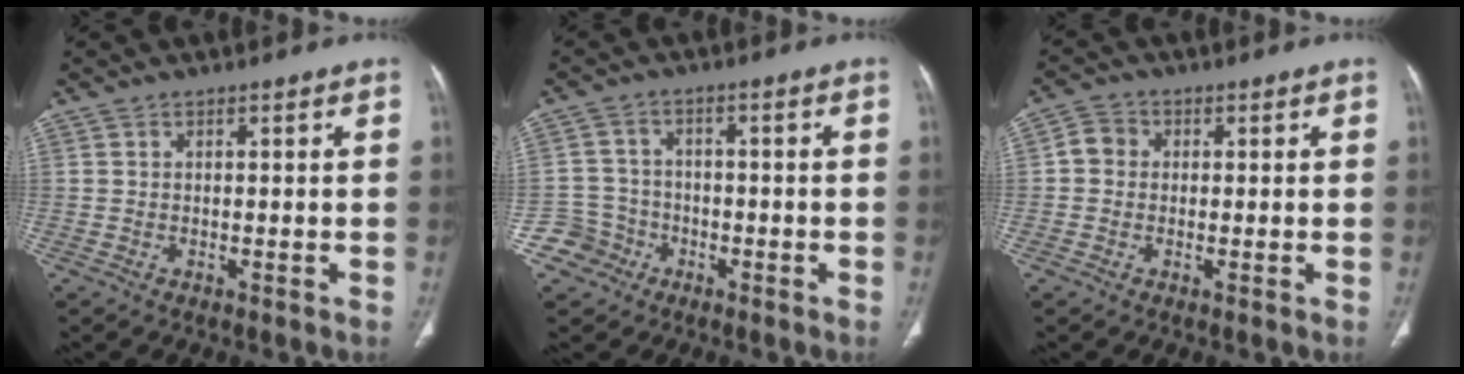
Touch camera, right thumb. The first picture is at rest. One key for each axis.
{"total": 5.6, "fx": -3.0, "fy": 4.7, "fz": -0.3, "tx": 0.038, "ty": 0.028, "tz": -0.057}
{"total": 3.5, "fx": 0.1, "fy": 3.2, "fz": 1.4, "tx": -0.013, "ty": 0.010, "tz": -0.007}